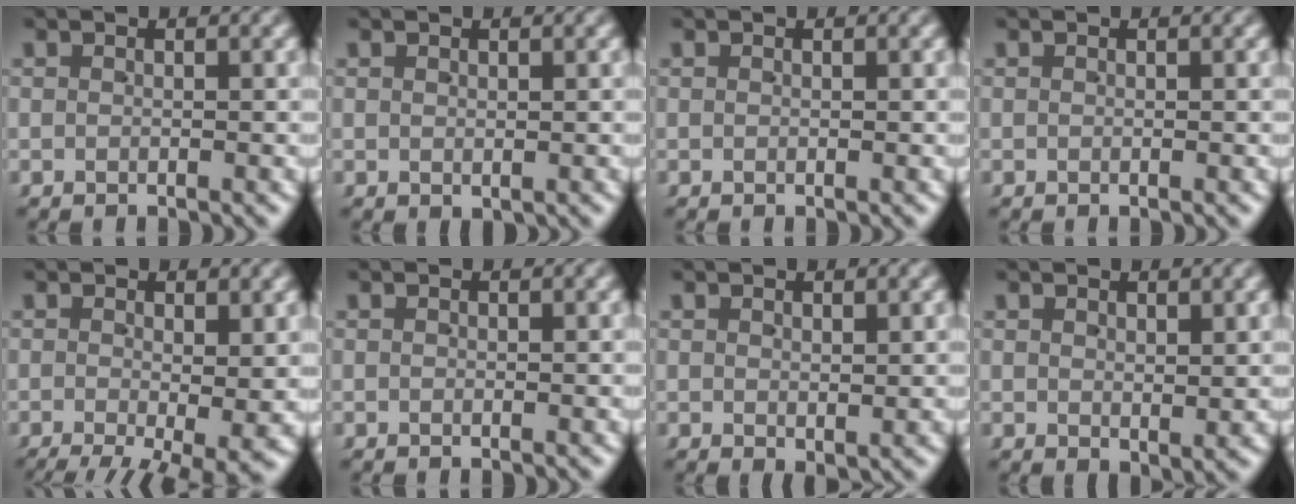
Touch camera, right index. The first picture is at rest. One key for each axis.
{"total": 0.6, "fx": 0.2, "fy": 0.5, "fz": 0.3, "tx": -0.006, "ty": -0.004, "tz": 0.010}
{"total": 0.0}
{"total": 0.0}
{"total": 7.1, "fx": -4.6, "fy": 2.4, "fz": 4.9, "tx": -0.067, "ty": -0.039, "tz": -0.049}
{"total": 0.0}
{"total": 1.1, "fx": 0.5, "fy": 0.5, "fz": 0.8, "tx": -0.009, "ty": -0.006, "tz": 0.015}
{"total": 1.4, "fx": 0.7, "fy": 0.7, "fz": 1.0, "tx": -0.012, "ty": -0.008, "tz": 0.020}